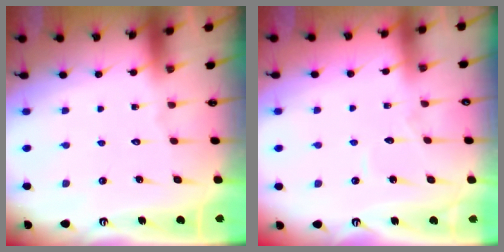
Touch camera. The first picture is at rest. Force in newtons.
{"total": 2.7, "press": 2.7, "slide": 0.2}